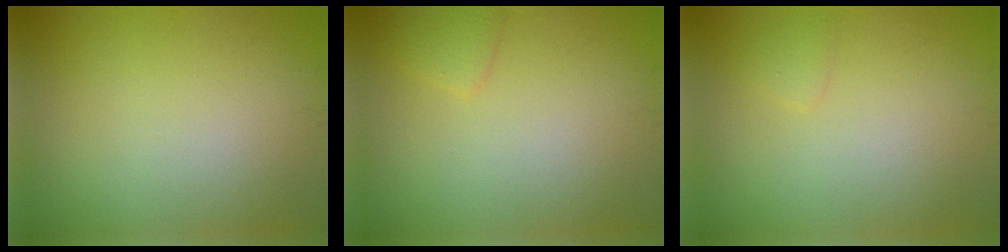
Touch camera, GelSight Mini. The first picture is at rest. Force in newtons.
{"total": 1.4, "press": 1.4, "slide": 0.1}
{"total": 0.8, "press": 0.8, "slide": 0.1}